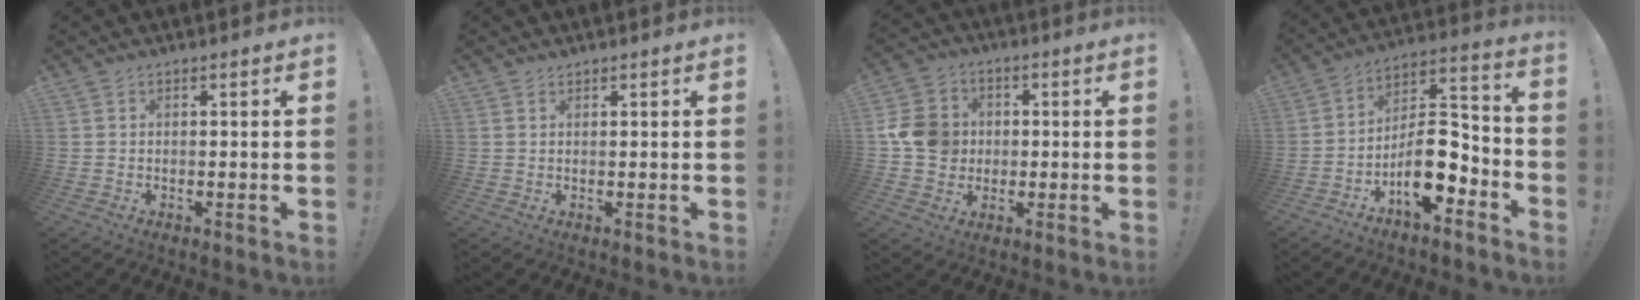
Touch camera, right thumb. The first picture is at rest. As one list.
[{"total": 1.0, "force": [0.9, 0.5, 0.2], "torque": [0.002, -0.002, 0.016]}, {"total": 10.6, "force": [-0.1, 9.7, 4.3], "torque": [-0.076, 0.007, 0.003]}, {"total": 13.7, "force": [-6.9, 6.4, 9.9], "torque": [-0.161, 0.033, -0.112]}]